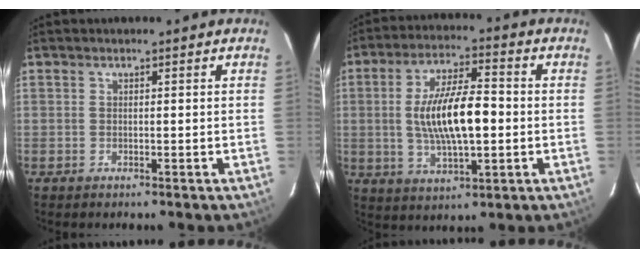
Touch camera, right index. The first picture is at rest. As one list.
[{"total": 13.5, "force": [-0.6, 4.6, 12.6], "torque": [-0.236, 0.002, -0.005]}]